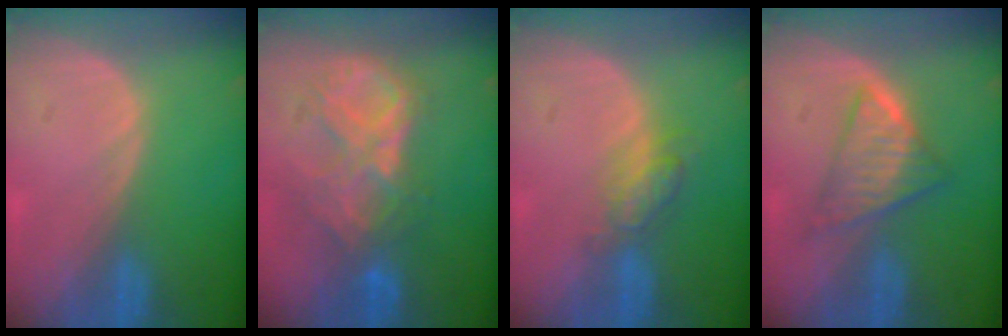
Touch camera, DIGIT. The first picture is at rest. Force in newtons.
{"total": 9.0, "press": 7.8, "slide": 4.6}
{"total": 4.9, "press": 4.3, "slide": 2.3}
{"total": 5.9, "press": 5.6, "slide": 2.0}